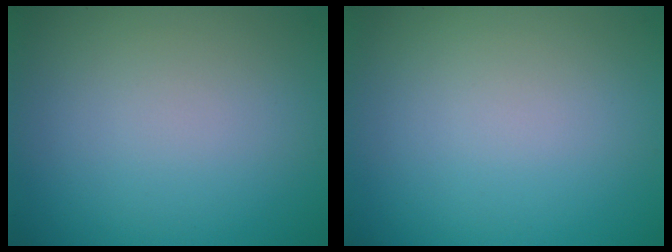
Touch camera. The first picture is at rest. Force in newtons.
{"total": 0.0}